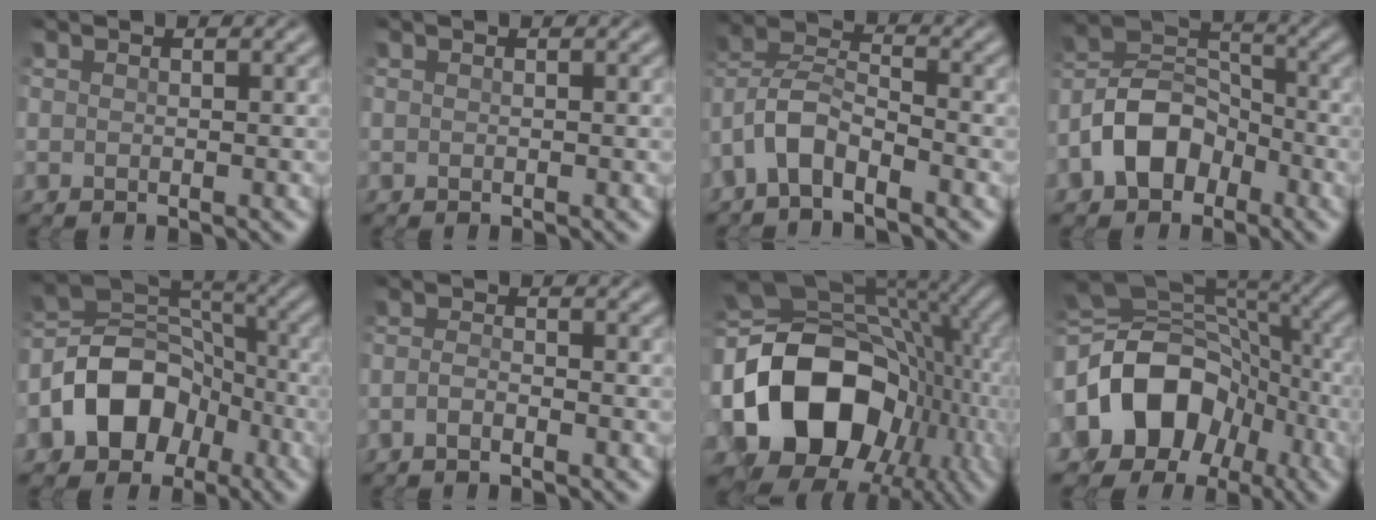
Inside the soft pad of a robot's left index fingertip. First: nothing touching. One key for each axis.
{"total": 0.0}
{"total": 4.3, "fx": -2.8, "fy": 1.7, "fz": 2.8, "tx": -0.059, "ty": 0.013, "tz": -0.063}
{"total": 7.1, "fx": -3.5, "fy": 4.7, "fz": 4.0, "tx": -0.076, "ty": 0.013, "tz": -0.077}
{"total": 8.9, "fx": -3.7, "fy": 6.4, "fz": 4.9, "tx": -0.077, "ty": 0.011, "tz": -0.071}
{"total": 1.2, "fx": -0.8, "fy": 0.0, "fz": 0.9, "tx": -0.026, "ty": 0.007, "tz": -0.018}
{"total": 17.0, "fx": -2.1, "fy": 12.4, "fz": 11.4, "tx": -0.212, "ty": -0.007, "tz": -0.029}
{"total": 12.8, "fx": -3.1, "fy": 9.6, "fz": 7.9, "tx": -0.155, "ty": -0.007, "tz": -0.048}